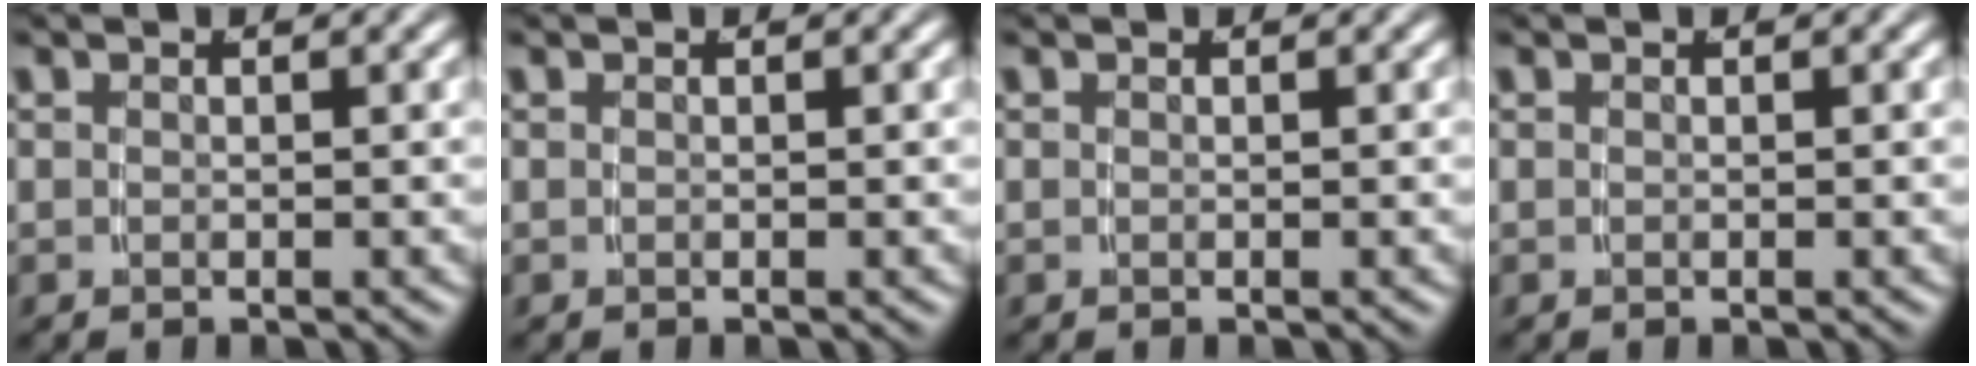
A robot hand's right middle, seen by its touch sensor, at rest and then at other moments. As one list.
[{"total": 0.0}, {"total": 0.0}, {"total": 0.0}]